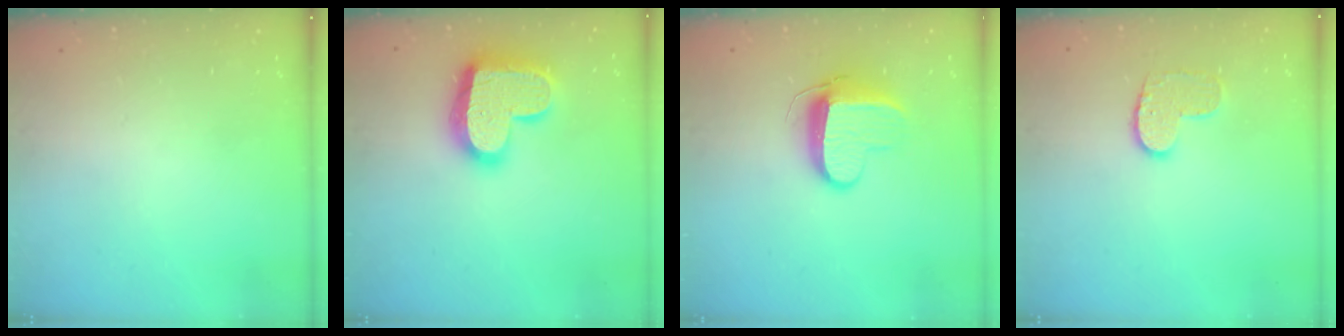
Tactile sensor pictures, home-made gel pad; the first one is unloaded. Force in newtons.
{"total": 19.2, "press": 19.2, "slide": 1.3}
{"total": 10.3, "press": 10.3, "slide": 1.1}
{"total": 7.9, "press": 7.9, "slide": 0.3}